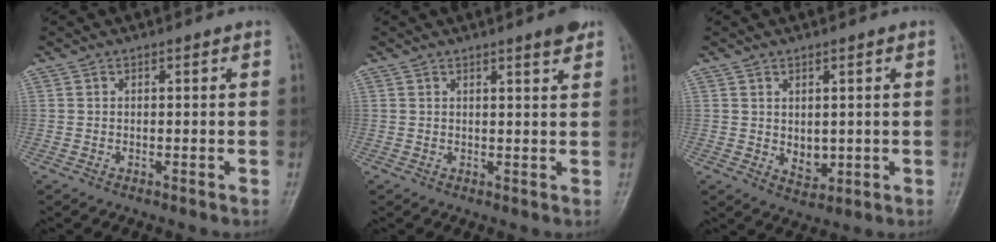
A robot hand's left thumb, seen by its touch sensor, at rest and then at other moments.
{"total": 2.9, "force": [2.1, 0.3, 2.0], "torque": [-0.026, -0.013, 0.027]}
{"total": 3.7, "force": [0.5, 2.5, 2.7], "torque": [-0.030, -0.013, 0.019]}